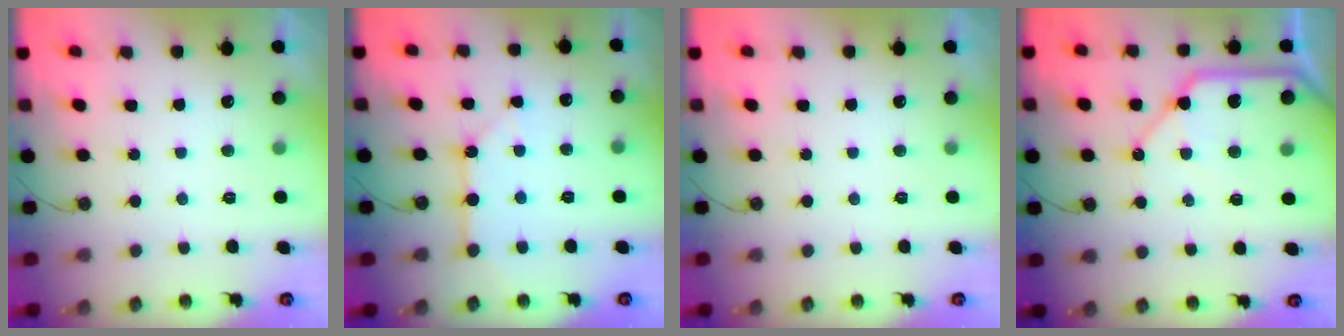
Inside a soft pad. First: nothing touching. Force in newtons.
{"total": 4.2, "press": 4.1, "slide": 0.4}
{"total": 0.0}
{"total": 13.3, "press": 13.3, "slide": 1.5}